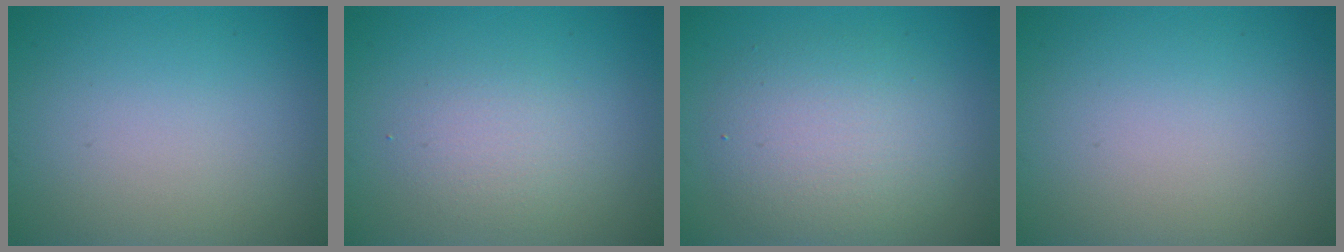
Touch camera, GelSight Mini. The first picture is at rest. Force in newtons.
{"total": 1.9, "press": 1.9, "slide": 0.0}
{"total": 4.8, "press": 4.8, "slide": 0.1}
{"total": 0.0}